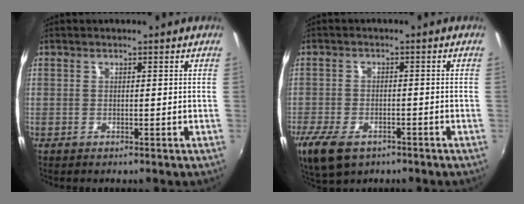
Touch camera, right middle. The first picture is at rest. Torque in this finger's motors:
{"motor_torque": [1.17, -0.97, 0.11, 0.08]}